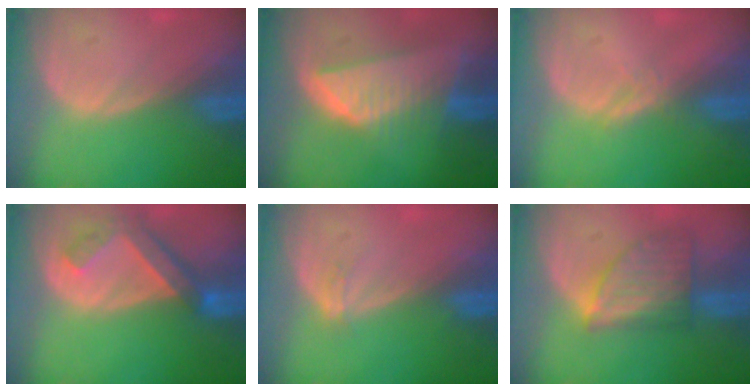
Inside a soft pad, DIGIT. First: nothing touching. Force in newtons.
{"total": 8.4, "press": 7.4, "slide": 3.9}
{"total": 1.3, "press": 1.3, "slide": 0.1}
{"total": 6.4, "press": 5.8, "slide": 2.8}
{"total": 1.5, "press": 1.1, "slide": 1.0}
{"total": 7.2, "press": 6.6, "slide": 2.8}